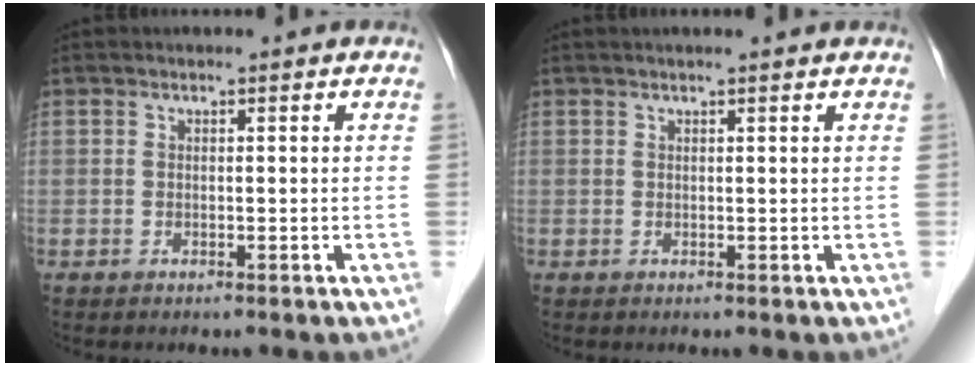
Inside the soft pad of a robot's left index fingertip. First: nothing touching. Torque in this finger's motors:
{"motor_torque": [0.13, -0.34, 0.02, 0.03]}